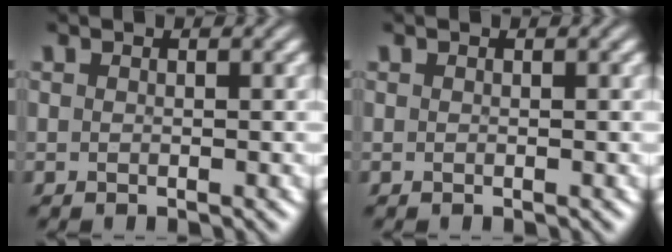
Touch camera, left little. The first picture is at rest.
{"total": 0.0}